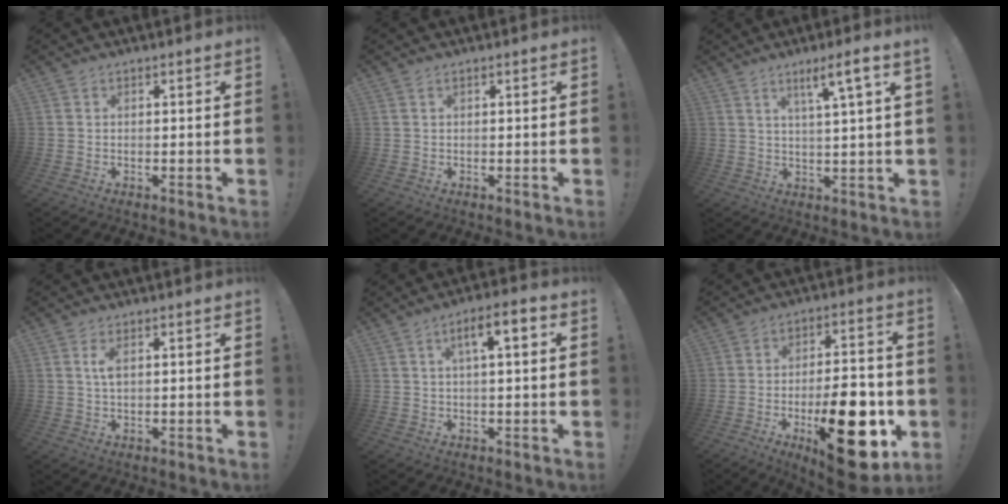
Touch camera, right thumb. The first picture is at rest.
{"total": 0.6, "force": [0.3, 0.3, 0.4], "torque": [-0.010, 0.002, 0.007]}
{"total": 7.2, "force": [3.5, -0.8, 6.2], "torque": [-0.097, -0.012, 0.048]}
{"total": 2.9, "force": [0.8, 1.1, 2.5], "torque": [-0.047, 0.001, 0.012]}
{"total": 7.0, "force": [1.7, 1.7, 6.6], "torque": [-0.097, 0.001, 0.020]}
{"total": 23.6, "force": [-7.4, 9.7, 20.3], "torque": [-0.279, 0.039, -0.100]}